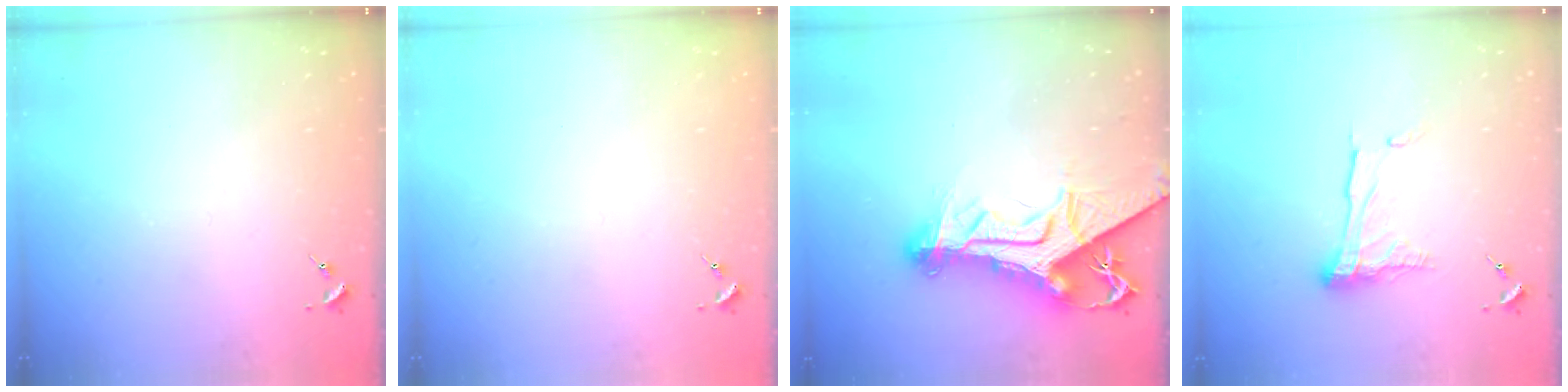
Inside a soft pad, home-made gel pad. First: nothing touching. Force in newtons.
{"total": 0.0}
{"total": 17.4, "press": 17.3, "slide": 1.8}
{"total": 11.0, "press": 10.9, "slide": 1.0}